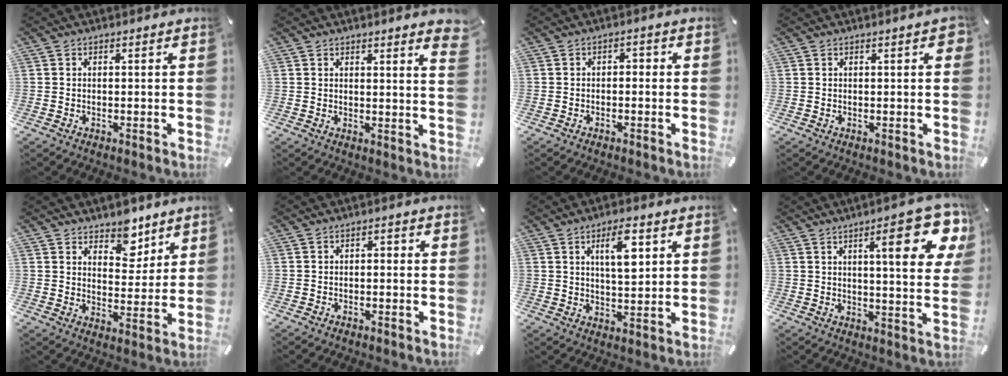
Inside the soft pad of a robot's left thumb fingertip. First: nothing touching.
{"total": 3.0, "force": [2.4, 0.1, 1.7], "torque": [-0.025, -0.014, 0.040]}
{"total": 1.8, "force": [-1.3, 1.0, 0.7], "torque": [-0.017, 0.009, -0.029]}
{"total": 1.9, "force": [0.6, 0.5, 1.7], "torque": [-0.027, 0.000, 0.007]}
{"total": 7.7, "force": [6.0, 4.7, 1.0], "torque": [0.005, -0.051, 0.105]}
{"total": 1.7, "force": [-1.2, 0.9, 0.8], "torque": [-0.017, 0.008, -0.027]}
{"total": 8.6, "force": [3.4, 3.3, 7.1], "torque": [-0.108, -0.010, 0.050]}
{"total": 16.6, "force": [7.3, 4.3, 14.3], "torque": [-0.196, -0.032, 0.103]}